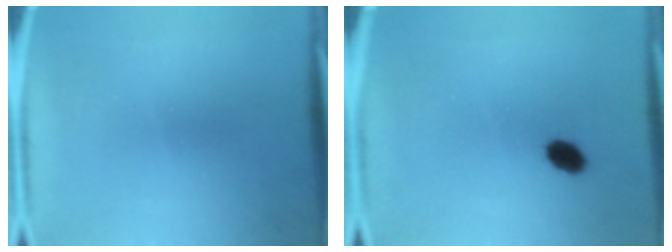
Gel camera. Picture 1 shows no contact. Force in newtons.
{"total": 3.6}